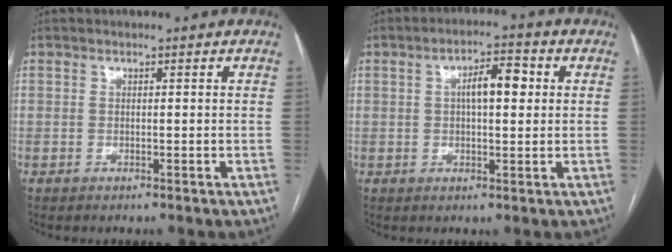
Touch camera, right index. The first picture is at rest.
{"total": 5.9, "force": [1.2, 1.9, 5.5], "torque": [-0.094, 0.017, 0.018]}